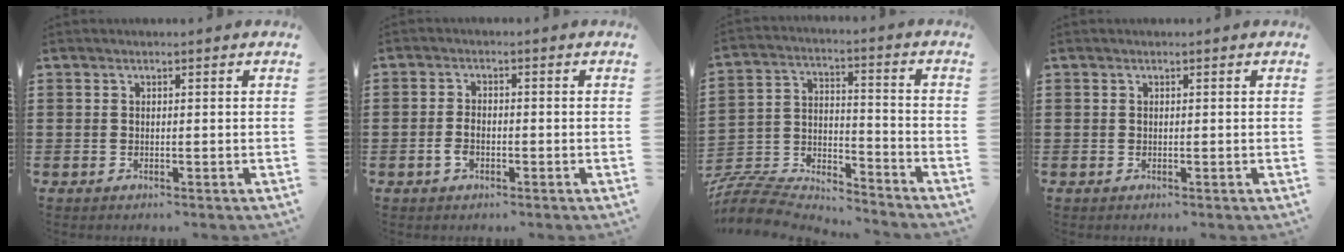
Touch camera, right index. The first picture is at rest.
{"total": 2.5, "force": [-1.1, 1.2, 1.9], "torque": [-0.045, -0.004, -0.022]}
{"total": 7.6, "force": [-7.4, 1.6, 1.1], "torque": [-0.035, 0.001, -0.150]}
{"total": 0.0}